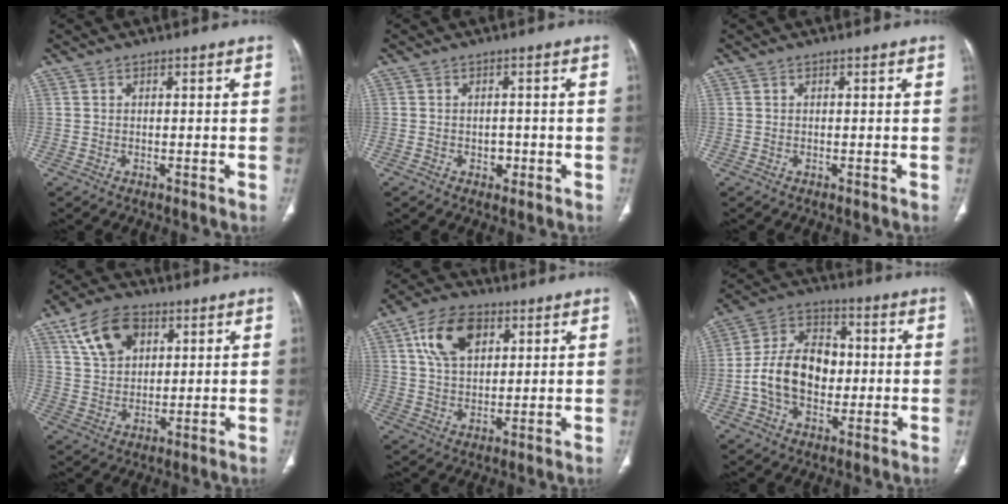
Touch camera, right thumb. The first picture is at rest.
{"total": 2.0, "force": [-0.7, 1.6, 1.0], "torque": [0.000, 0.007, -0.007]}
{"total": 0.0}
{"total": 10.8, "force": [5.2, 6.9, 6.5], "torque": [-0.098, -0.010, 0.098]}
{"total": 11.6, "force": [4.8, 7.2, 7.8], "torque": [-0.123, -0.007, 0.084]}
{"total": 14.0, "force": [-1.1, 10.0, 9.8], "torque": [-0.152, 0.031, -0.023]}